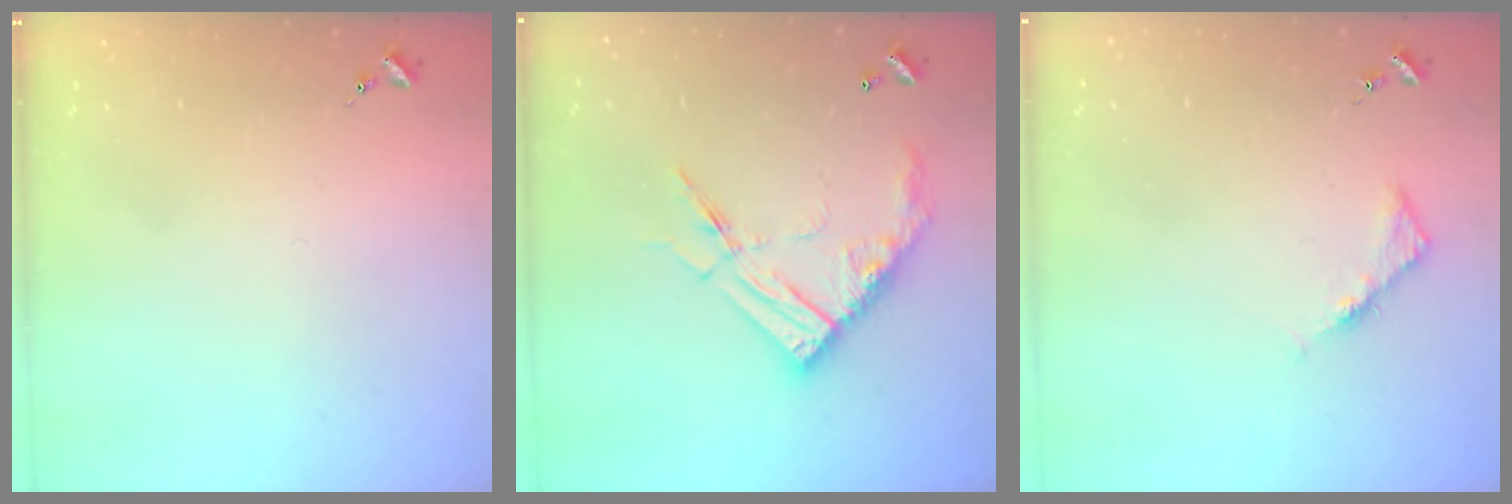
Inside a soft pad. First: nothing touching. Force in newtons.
{"total": 15.8, "press": 15.7, "slide": 1.4}
{"total": 4.1, "press": 4.0, "slide": 0.5}